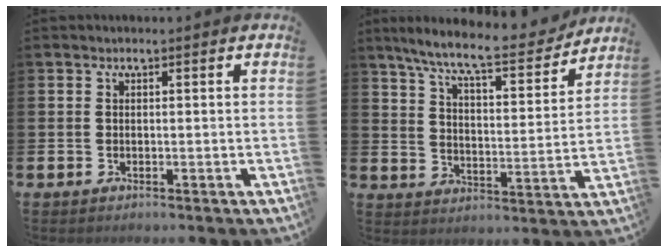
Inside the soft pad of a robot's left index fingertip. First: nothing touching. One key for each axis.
{"total": 9.3, "fx": 8.3, "fy": 1.0, "fz": 4.0, "tx": -0.105, "ty": -0.050, "tz": 0.140}